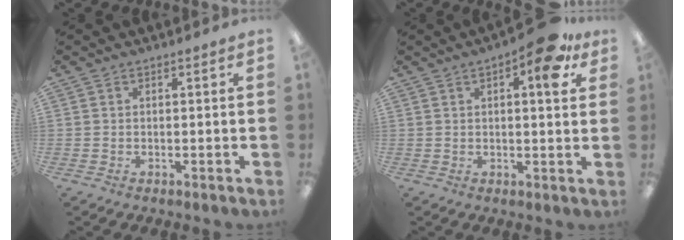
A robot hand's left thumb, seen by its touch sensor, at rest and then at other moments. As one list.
[{"total": 9.2, "force": [4.6, 3.2, 7.4], "torque": [-0.101, -0.014, 0.070]}]